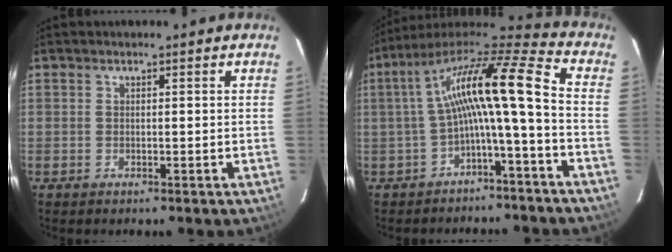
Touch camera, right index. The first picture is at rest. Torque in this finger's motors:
{"motor_torque": [0.96, -0.54, 1.02, 0.21]}